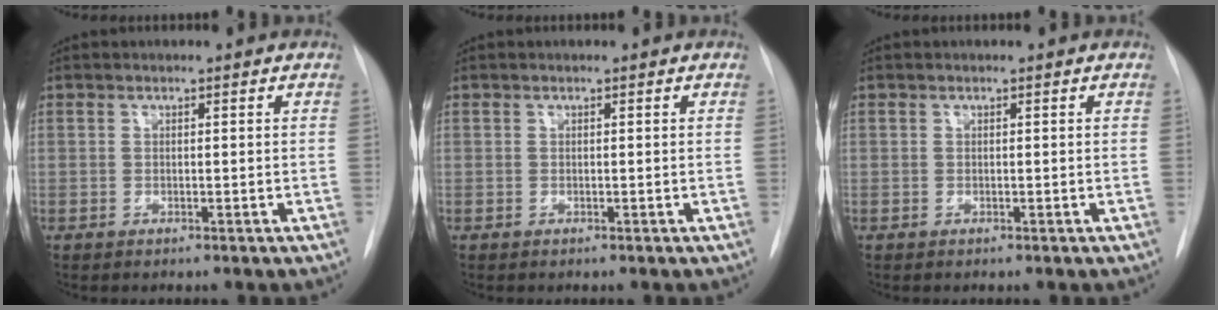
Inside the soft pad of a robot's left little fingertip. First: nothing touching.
{"total": 0.0}
{"total": 0.0}